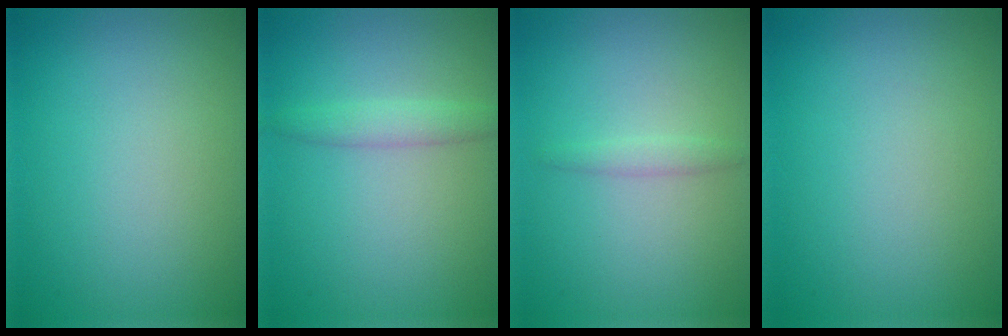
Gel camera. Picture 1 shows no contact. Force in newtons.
{"total": 1.7, "press": 1.7, "slide": 0.1}
{"total": 1.0, "press": 1.0, "slide": 0.0}
{"total": 0.0}